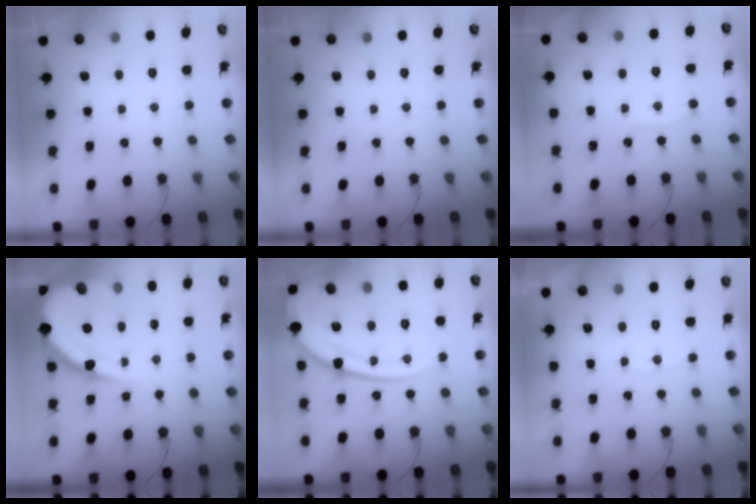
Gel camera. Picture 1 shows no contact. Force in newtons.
{"total": 0.0}
{"total": 4.6, "press": 4.5, "slide": 0.6}
{"total": 18.4, "press": 18.3, "slide": 2.0}
{"total": 23.9, "press": 23.7, "slide": 2.6}
{"total": 5.8, "press": 5.7, "slide": 0.6}